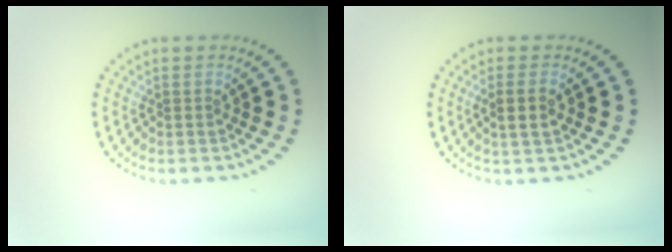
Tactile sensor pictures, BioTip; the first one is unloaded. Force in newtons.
{"total": 2.1, "press": 1.9, "slide": 0.9}